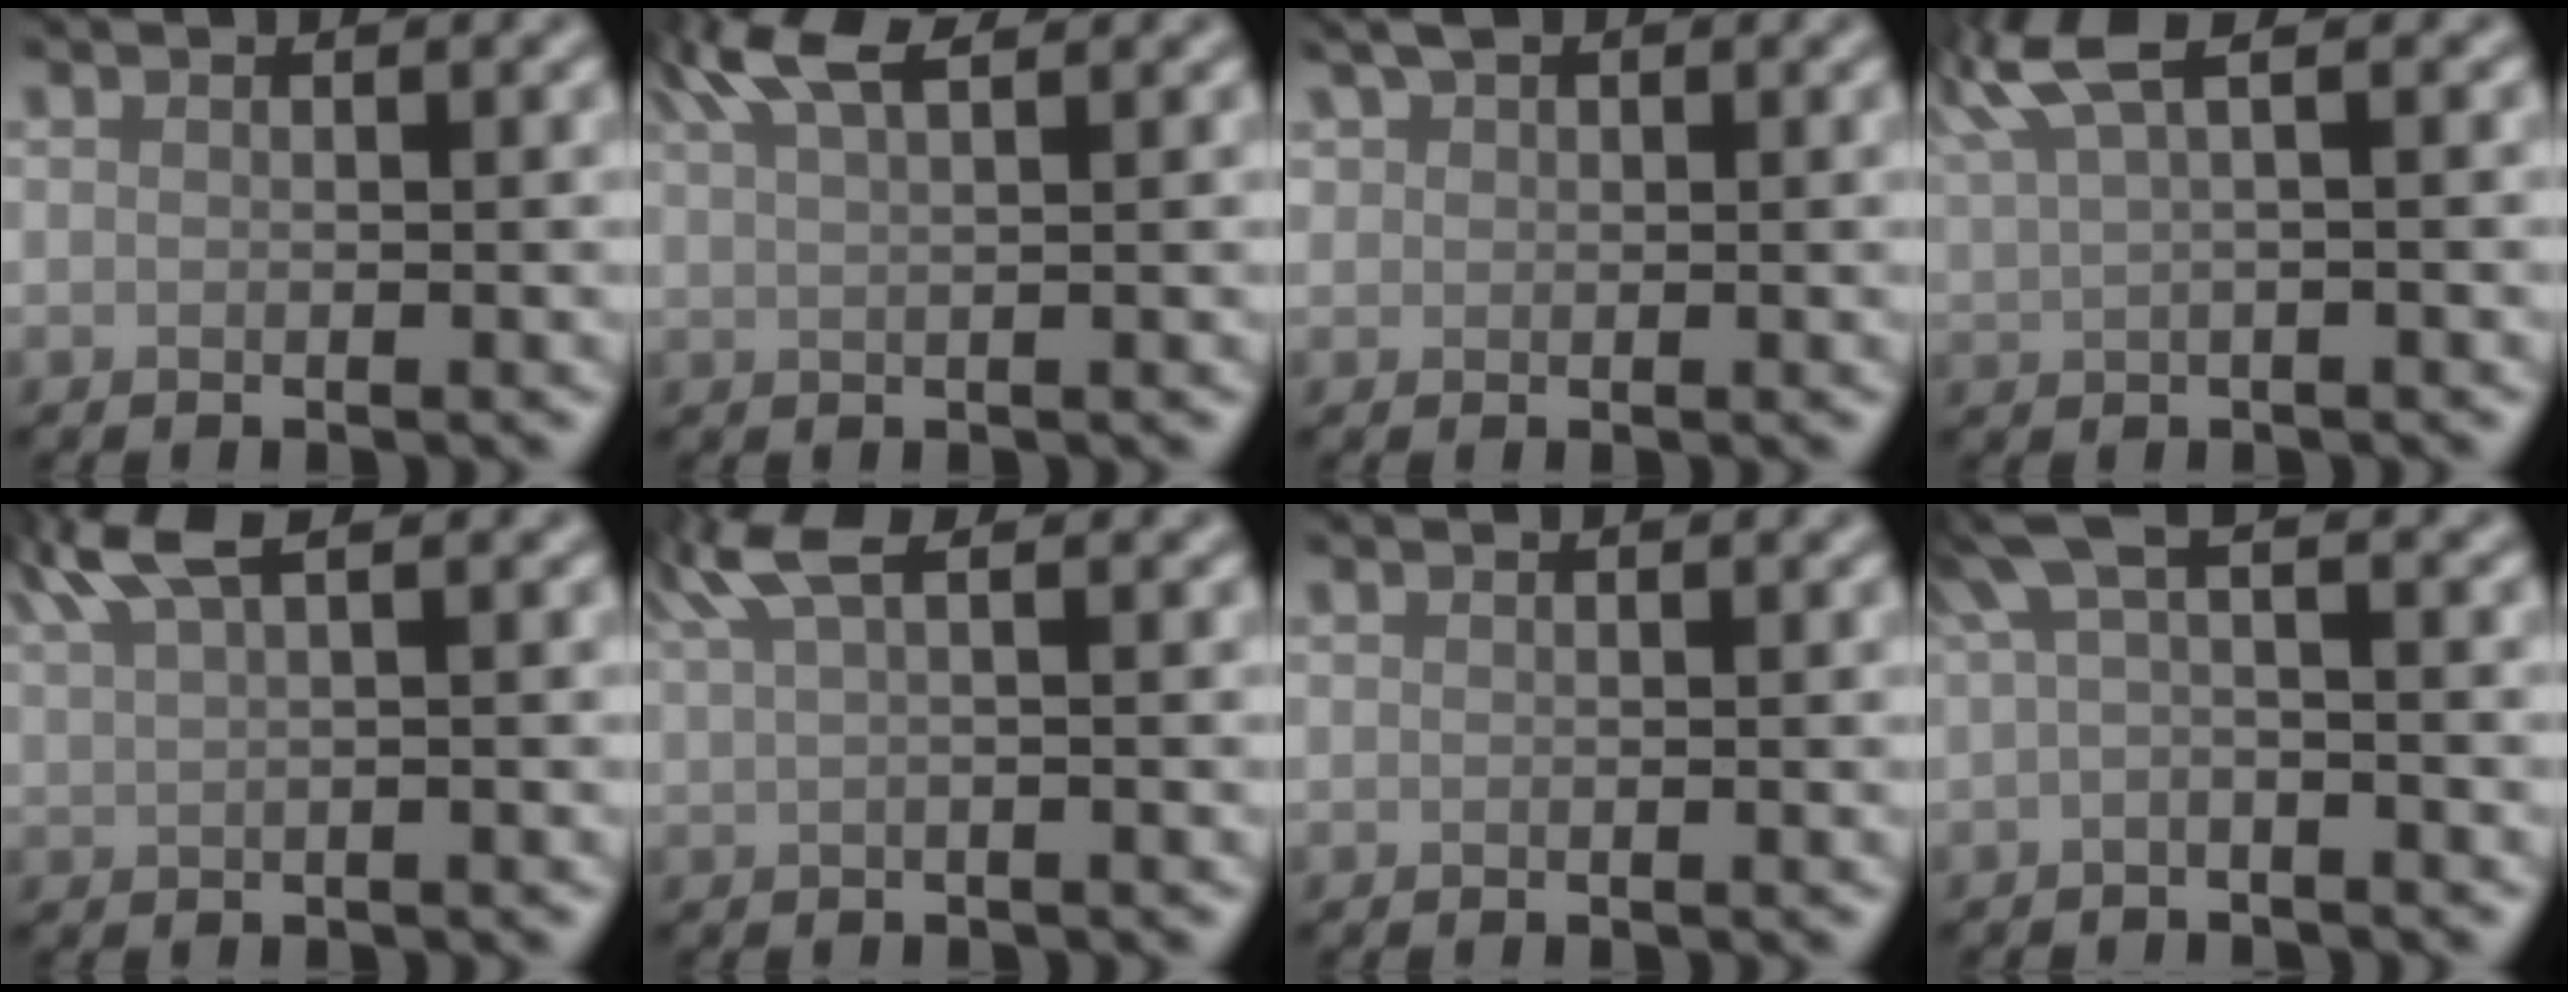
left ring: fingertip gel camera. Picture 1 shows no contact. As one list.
[{"total": 4.8, "force": [3.3, 1.4, 3.2], "torque": [-0.048, 0.021, 0.049]}, {"total": 1.8, "force": [0.9, 1.3, 0.8], "torque": [-0.014, 0.004, 0.014]}, {"total": 4.7, "force": [2.7, 1.2, 3.6], "torque": [-0.076, 0.021, 0.052]}, {"total": 4.1, "force": [2.7, 1.0, 2.9], "torque": [-0.056, 0.019, 0.051]}, {"total": 3.5, "force": [1.9, 0.8, 2.8], "torque": [-0.055, 0.014, 0.035]}, {"total": 0.0}, {"total": 3.1, "force": [0.4, 0.8, 3.0], "torque": [-0.056, 0.004, 0.000]}]